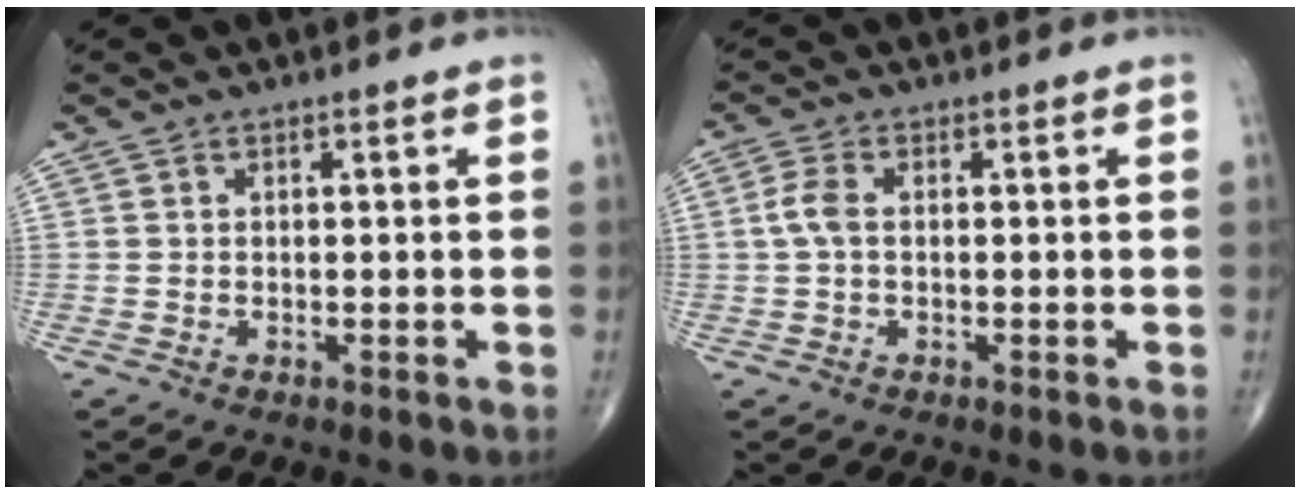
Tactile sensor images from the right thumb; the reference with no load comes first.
{"total": 3.3, "force": [0.1, 1.8, 2.8], "torque": [-0.069, 0.007, -0.001]}